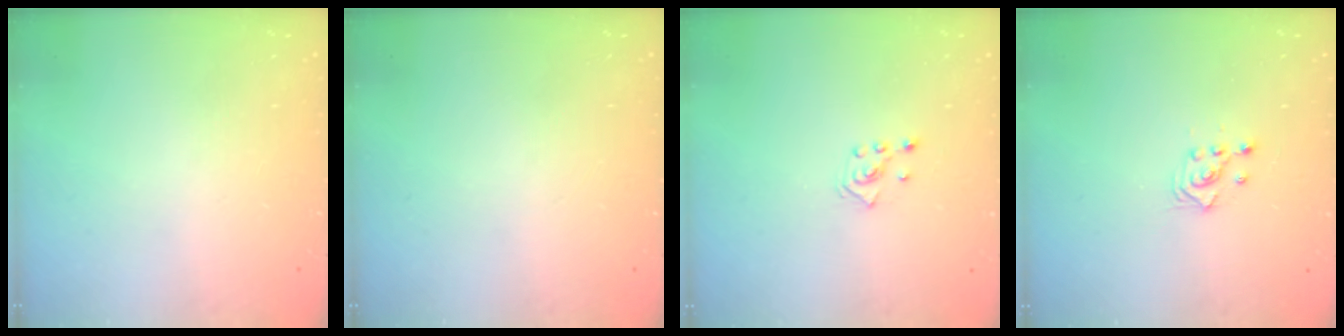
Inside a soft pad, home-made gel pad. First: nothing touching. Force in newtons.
{"total": 0.0}
{"total": 2.8, "press": 2.7, "slide": 0.7}
{"total": 2.9, "press": 2.9, "slide": 0.2}